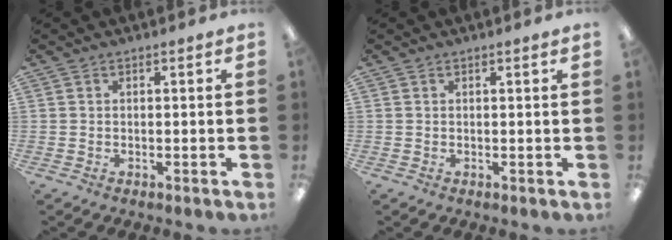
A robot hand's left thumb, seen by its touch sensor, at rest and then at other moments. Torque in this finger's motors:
{"motor_torque": [-0.19, -0.11, -0.26, 0.08, 0.03]}